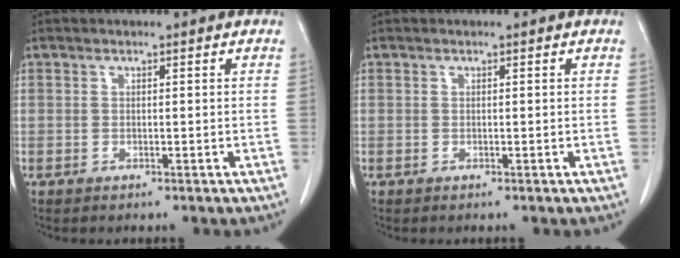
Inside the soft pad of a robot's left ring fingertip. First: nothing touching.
{"total": 0.0}